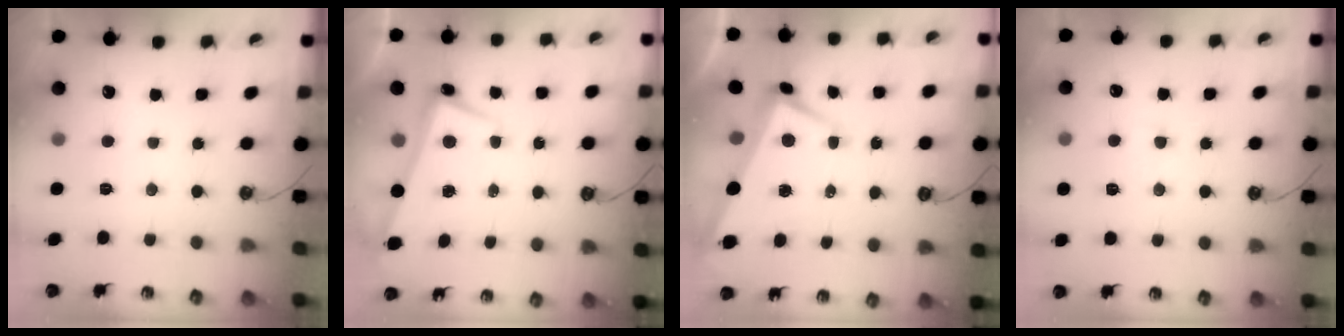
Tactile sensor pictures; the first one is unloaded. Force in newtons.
{"total": 2.6, "press": 2.5, "slide": 0.8}
{"total": 1.6, "press": 1.2, "slide": 0.9}
{"total": 1.4, "press": 1.3, "slide": 0.4}